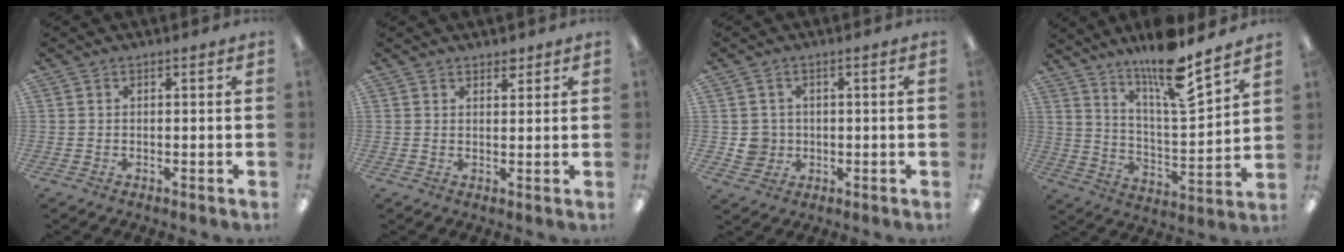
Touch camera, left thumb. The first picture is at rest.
{"total": 2.3, "force": [1.9, 1.1, 0.8], "torque": [0.000, -0.008, 0.031]}
{"total": 4.4, "force": [-0.1, 4.3, 0.8], "torque": [-0.005, 0.004, -0.001]}
{"total": 15.2, "force": [12.2, 2.3, 8.8], "torque": [-0.150, -0.083, 0.199]}